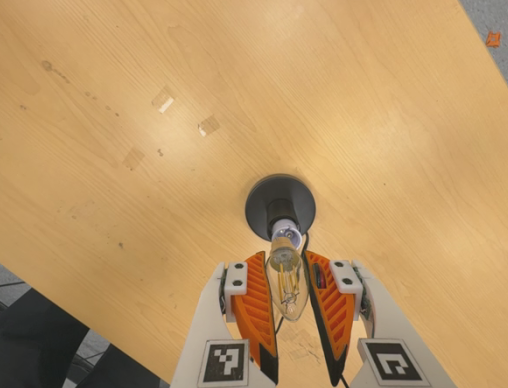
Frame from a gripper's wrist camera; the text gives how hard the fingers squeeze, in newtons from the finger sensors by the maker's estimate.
{"total": 12.1, "left": 12.0, "right": 12.2}